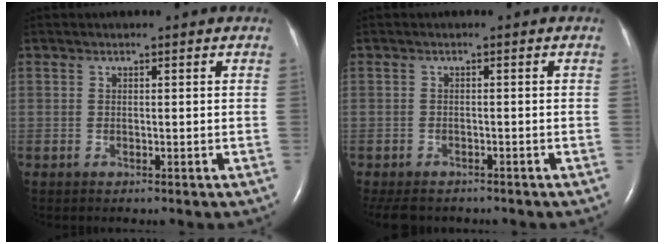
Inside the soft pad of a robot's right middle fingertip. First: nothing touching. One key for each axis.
{"total": 6.5, "fx": -5.4, "fy": 2.7, "fz": 2.3, "tx": -0.035, "ty": -0.003, "tz": -0.076}